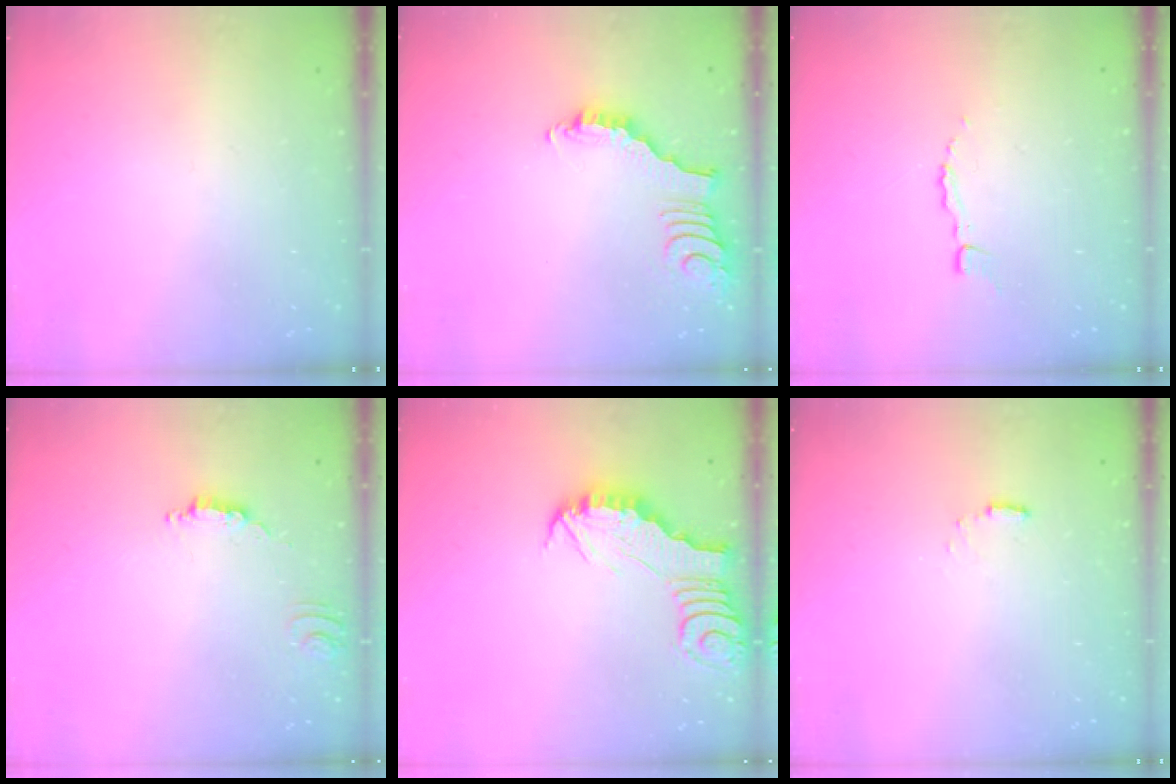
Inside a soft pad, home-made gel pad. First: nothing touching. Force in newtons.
{"total": 3.3, "press": 3.2, "slide": 0.5}
{"total": 2.9, "press": 2.9, "slide": 0.2}
{"total": 4.7, "press": 4.7, "slide": 0.3}
{"total": 3.1, "press": 3.1, "slide": 0.3}
{"total": 2.9, "press": 2.9, "slide": 0.5}